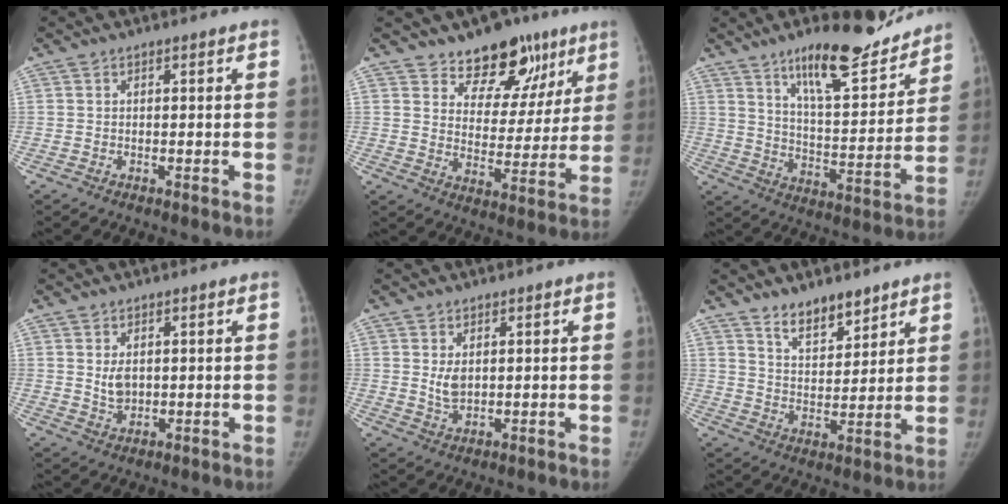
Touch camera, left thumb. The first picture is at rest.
{"total": 14.2, "force": [9.6, 8.8, 5.7], "torque": [-0.009, -0.045, 0.143]}
{"total": 18.1, "force": [13.4, 5.1, 10.9], "torque": [-0.122, -0.087, 0.216]}
{"total": 3.3, "force": [0.6, 2.3, 2.2], "torque": [-0.028, -0.009, 0.018]}
{"total": 3.3, "force": [0.8, 2.2, 2.4], "torque": [-0.032, -0.011, 0.021]}
{"total": 8.2, "force": [6.4, 3.6, 3.7], "torque": [-0.029, -0.050, 0.114]}